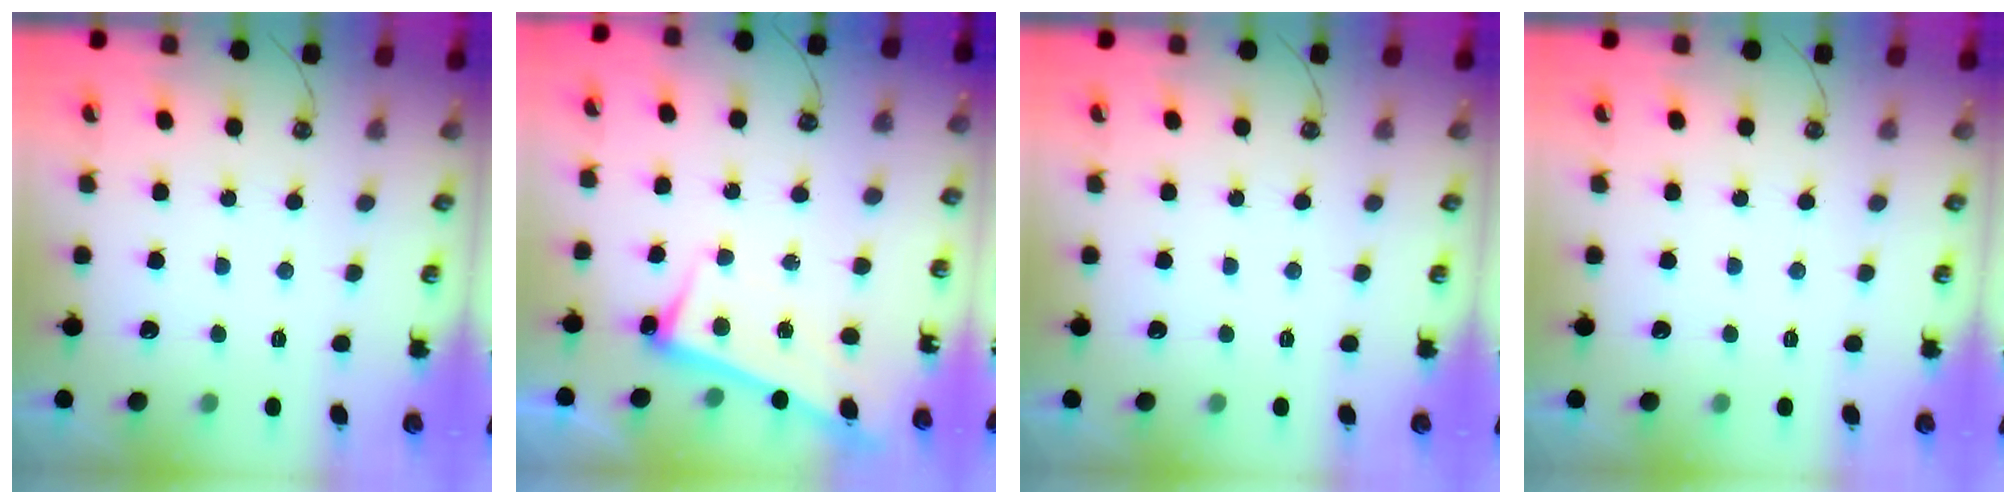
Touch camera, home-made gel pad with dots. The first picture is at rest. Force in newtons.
{"total": 2.5, "press": 2.4, "slide": 0.6}
{"total": 0.0}
{"total": 0.0}